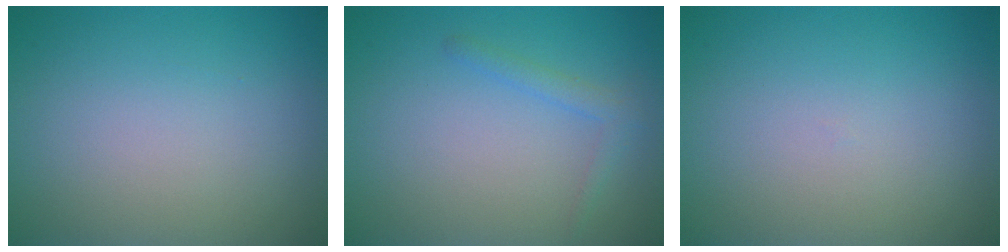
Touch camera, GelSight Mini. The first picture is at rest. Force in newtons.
{"total": 1.4, "press": 1.4, "slide": 0.1}
{"total": 0.0}